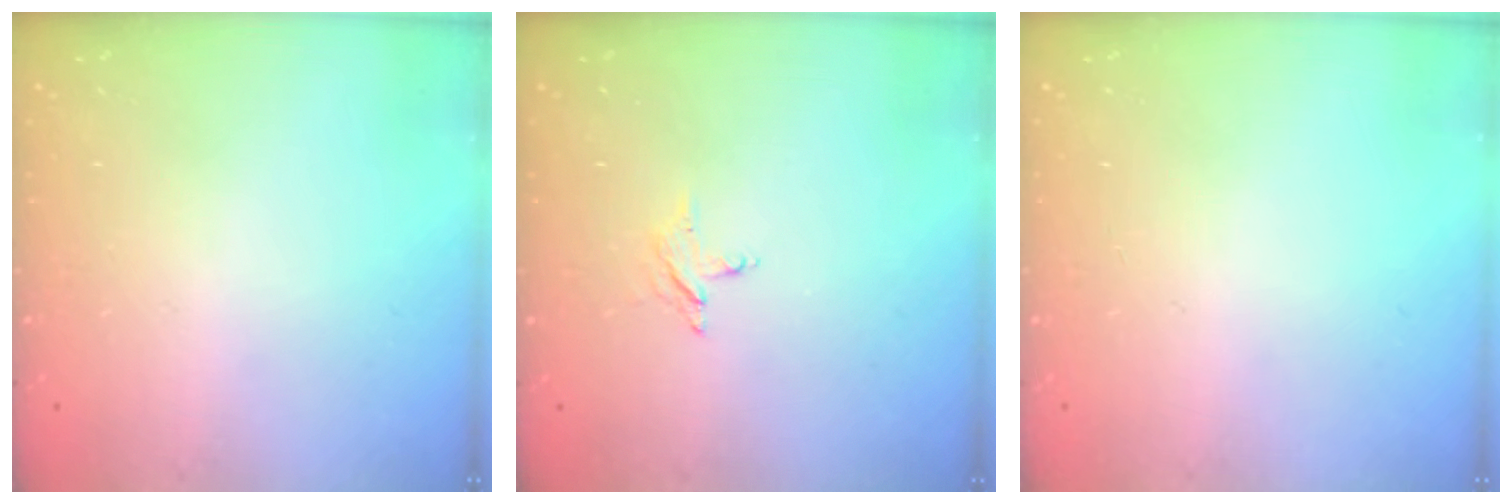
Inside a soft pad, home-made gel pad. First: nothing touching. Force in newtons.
{"total": 2.3, "press": 2.2, "slide": 0.3}
{"total": 0.0}